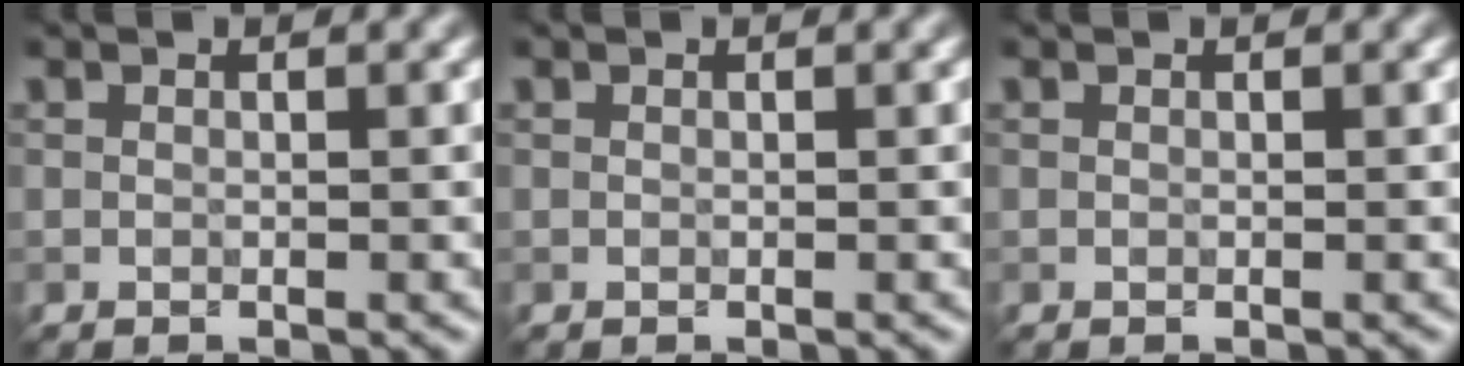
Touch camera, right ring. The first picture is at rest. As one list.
[{"total": 0.0}, {"total": 0.0}]